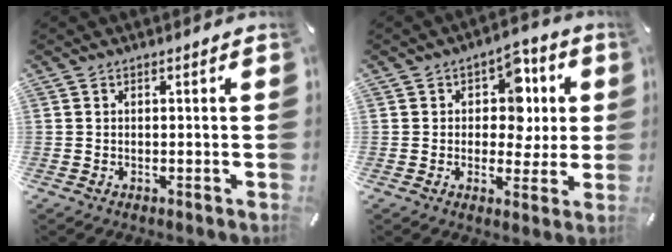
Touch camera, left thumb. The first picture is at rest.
{"total": 9.4, "force": [1.8, 7.6, 5.3], "torque": [-0.064, -0.003, 0.029]}